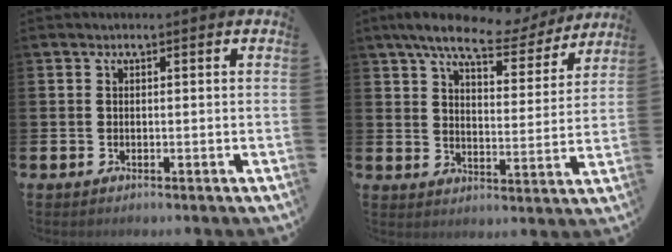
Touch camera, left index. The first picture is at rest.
{"total": 9.0, "force": [7.8, 2.4, 3.9], "torque": [-0.087, -0.044, 0.133]}